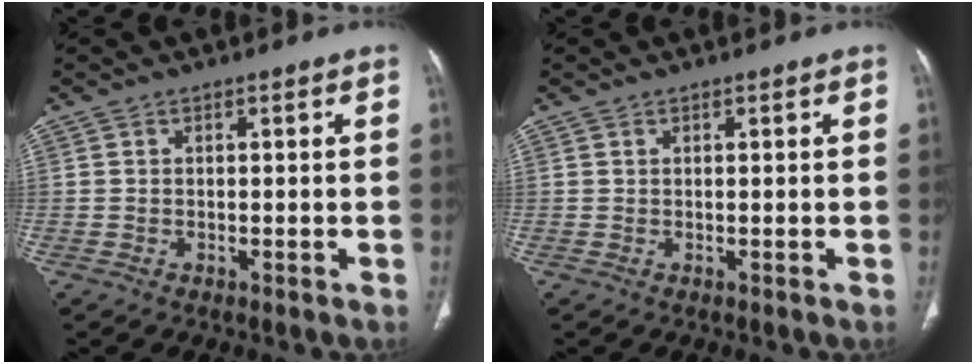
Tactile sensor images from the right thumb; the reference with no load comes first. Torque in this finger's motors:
{"motor_torque": [-0.20, 0.20, -0.16, -0.02, 0.00]}